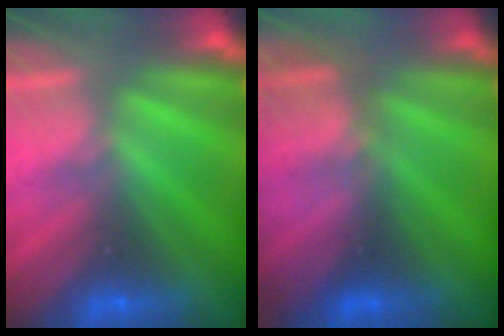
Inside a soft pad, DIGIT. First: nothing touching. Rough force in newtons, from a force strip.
{"total": 2.7}